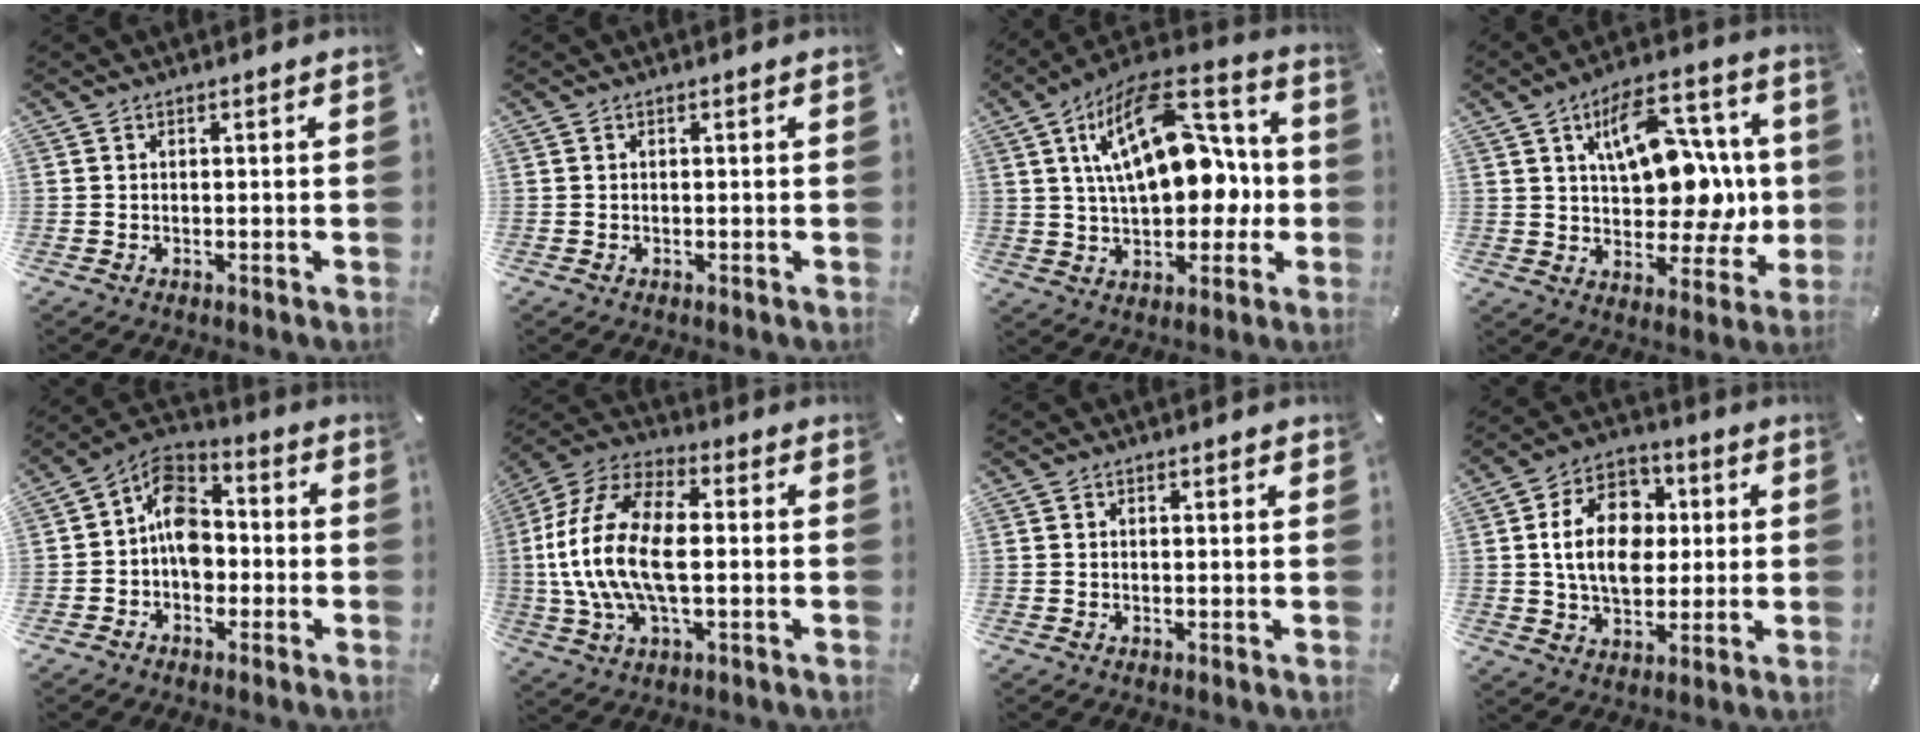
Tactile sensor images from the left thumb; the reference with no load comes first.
{"total": 0.0}
{"total": 20.9, "force": [4.9, 12.0, 16.3], "torque": [-0.276, -0.019, 0.080]}
{"total": 16.8, "force": [4.0, 10.4, 12.5], "torque": [-0.161, -0.017, 0.073]}
{"total": 9.6, "force": [-1.8, 7.4, 5.9], "torque": [-0.109, 0.010, -0.039]}
{"total": 18.2, "force": [-0.9, 9.6, 15.4], "torque": [-0.336, -0.002, -0.020]}
{"total": 0.5, "force": [0.4, 0.3, 0.1], "torque": [0.005, -0.003, 0.006]}
{"total": 14.8, "force": [1.4, 11.0, 9.8], "torque": [-0.170, 0.015, 0.023]}